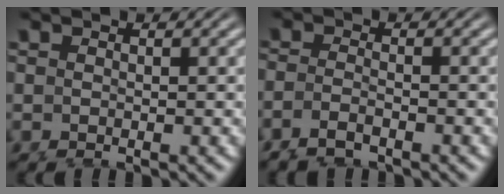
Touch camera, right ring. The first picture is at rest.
{"total": 2.9, "force": [-1.5, 2.1, 1.3], "torque": [-0.043, -0.017, -0.017]}